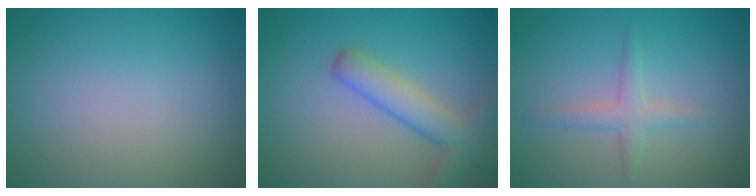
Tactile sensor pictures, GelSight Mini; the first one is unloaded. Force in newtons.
{"total": 4.5, "press": 4.5, "slide": 0.2}
{"total": 1.9, "press": 1.9, "slide": 0.1}